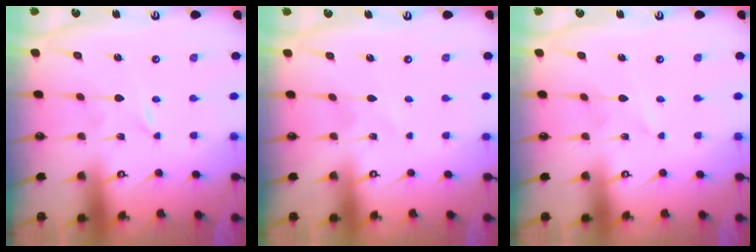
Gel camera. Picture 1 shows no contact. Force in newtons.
{"total": 2.4, "press": 2.4, "slide": 0.3}
{"total": 1.2, "press": 1.1, "slide": 0.2}